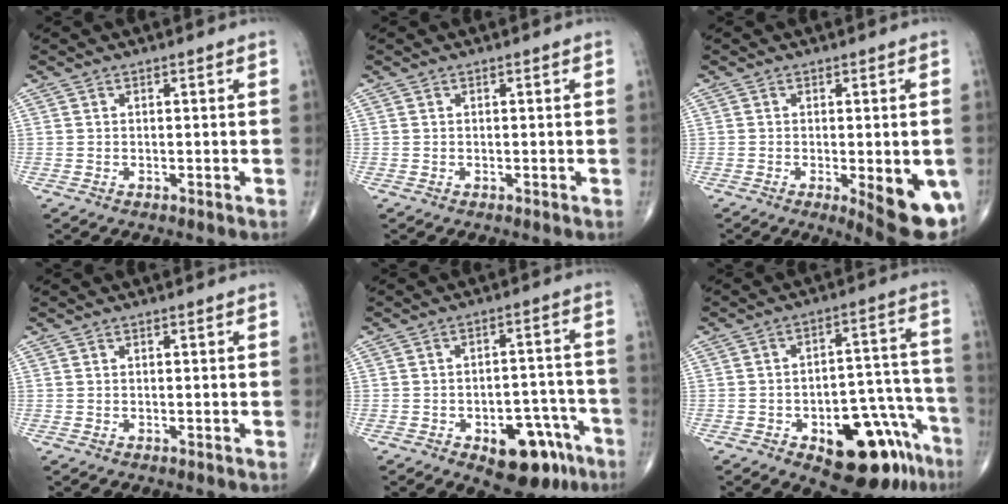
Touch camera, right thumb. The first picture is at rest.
{"total": 0.0}
{"total": 11.7, "force": [-3.5, 3.6, 10.5], "torque": [-0.115, -0.017, -0.036]}
{"total": 0.0}
{"total": 13.1, "force": [-7.0, 6.9, 8.6], "torque": [-0.078, 0.050, -0.088]}
{"total": 17.5, "force": [-9.5, 8.1, 12.2], "torque": [-0.100, 0.082, -0.122]}